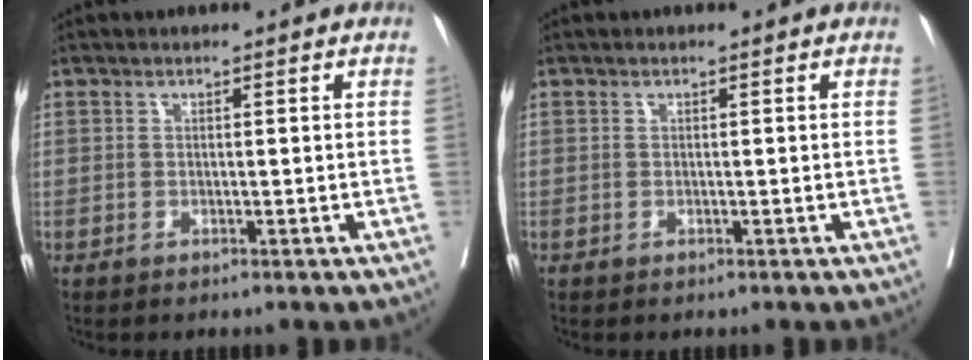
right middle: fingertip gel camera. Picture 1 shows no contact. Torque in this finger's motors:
{"motor_torque": [0.32, -0.50, 0.03, 0.01]}